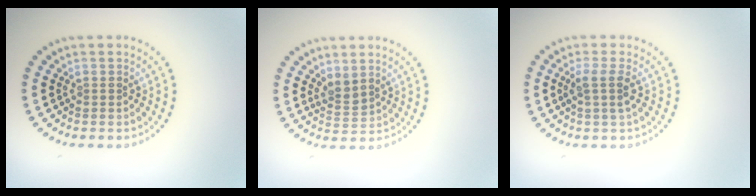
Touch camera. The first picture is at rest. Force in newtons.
{"total": 1.6, "press": 1.4, "slide": 0.9}
{"total": 2.0, "press": 1.6, "slide": 1.2}